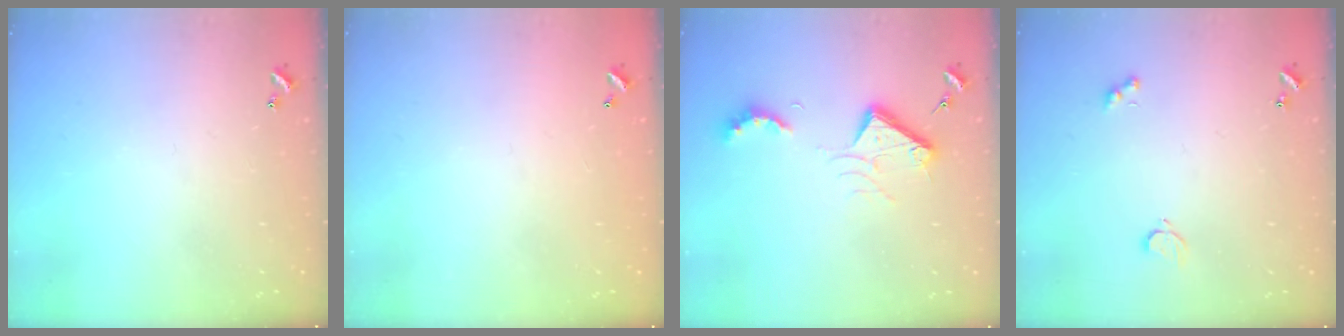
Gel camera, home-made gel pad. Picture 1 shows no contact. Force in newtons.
{"total": 2.9, "press": 2.9, "slide": 0.1}
{"total": 10.7, "press": 10.6, "slide": 1.3}
{"total": 0.9, "press": 0.8, "slide": 0.4}